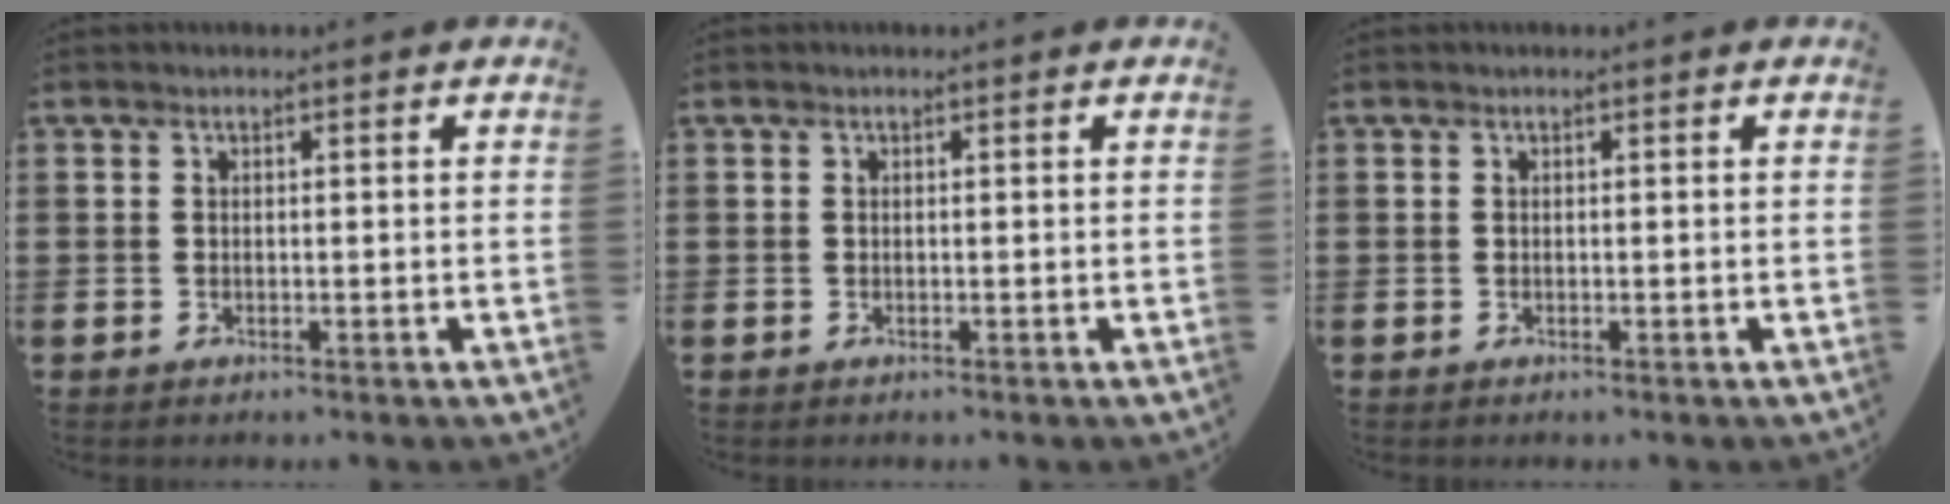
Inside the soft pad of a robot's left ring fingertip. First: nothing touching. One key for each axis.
{"total": 0.0}
{"total": 0.0}